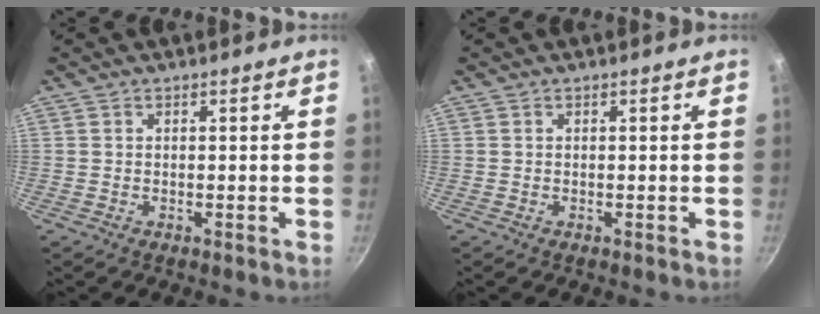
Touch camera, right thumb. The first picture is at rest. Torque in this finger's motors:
{"motor_torque": [-0.08, -0.03, 0.08, 0.08, 0.00]}